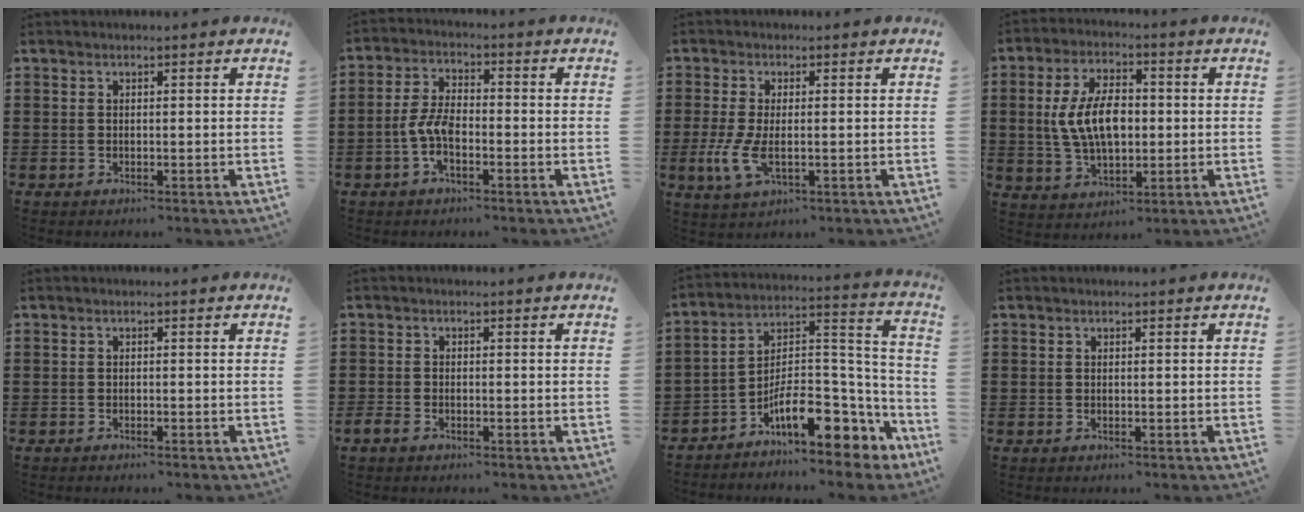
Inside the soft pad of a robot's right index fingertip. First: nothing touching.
{"total": 5.6, "force": [-2.0, 2.4, 4.6], "torque": [-0.114, -0.004, -0.045]}
{"total": 5.3, "force": [-1.0, 2.2, 4.6], "torque": [-0.113, -0.014, -0.022]}
{"total": 9.2, "force": [0.2, 4.9, 7.7], "torque": [-0.159, 0.007, -0.003]}
{"total": 0.6, "force": [-0.6, 0.0, 0.2], "torque": [-0.006, -0.005, -0.011]}
{"total": 1.3, "force": [-1.0, 0.6, 0.5], "torque": [-0.019, -0.004, -0.022]}
{"total": 11.0, "force": [-6.1, 5.2, 7.5], "torque": [-0.116, 0.001, -0.105]}
{"total": 0.0}